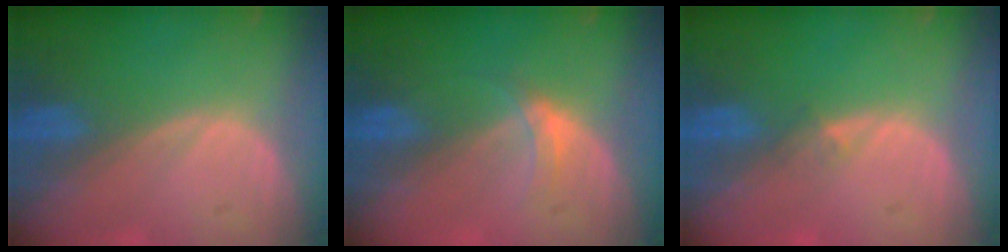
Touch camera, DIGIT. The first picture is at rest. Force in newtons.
{"total": 2.6, "press": 2.2, "slide": 1.4}
{"total": 1.2, "press": 0.9, "slide": 0.9}